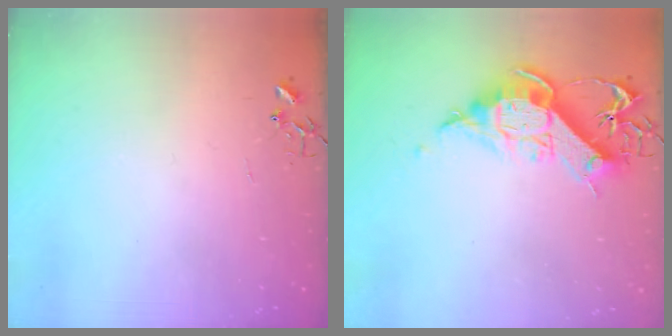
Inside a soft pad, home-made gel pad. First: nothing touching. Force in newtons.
{"total": 13.2, "press": 13.1, "slide": 1.5}